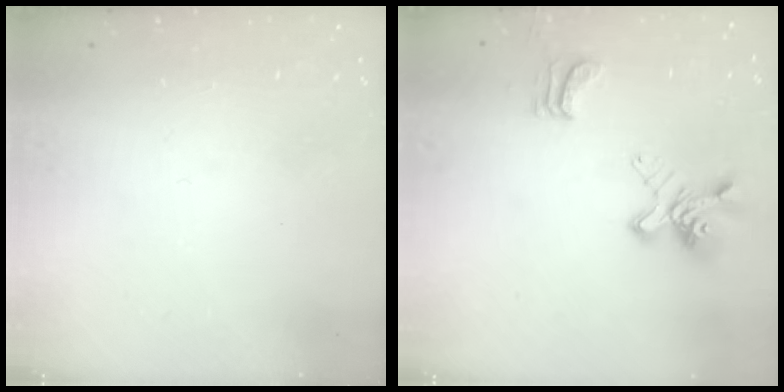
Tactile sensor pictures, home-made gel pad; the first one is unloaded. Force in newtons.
{"total": 4.6, "press": 4.3, "slide": 1.7}